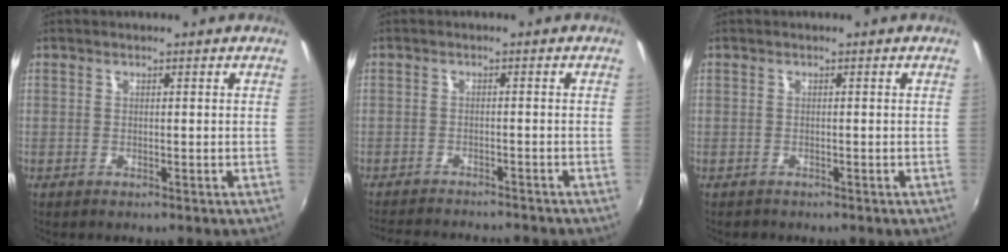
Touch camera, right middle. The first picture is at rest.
{"total": 10.2, "force": [-9.4, 1.6, 3.6], "torque": [-0.087, -0.009, -0.142]}
{"total": 1.0, "force": [-0.8, 0.6, 0.0], "torque": [-0.003, -0.002, -0.012]}